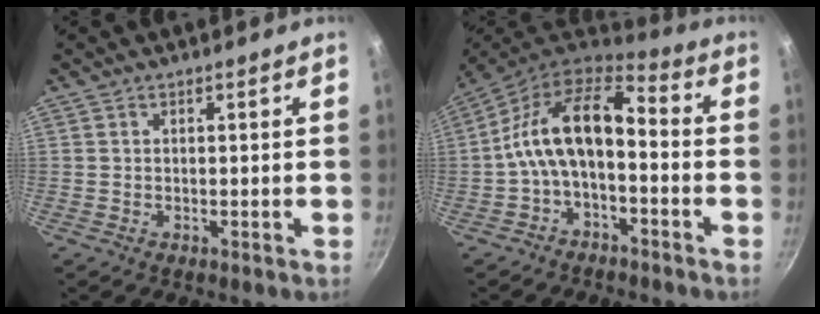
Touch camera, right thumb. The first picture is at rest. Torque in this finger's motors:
{"motor_torque": [2.26, 2.39, 1.99, -0.78, 0.19]}